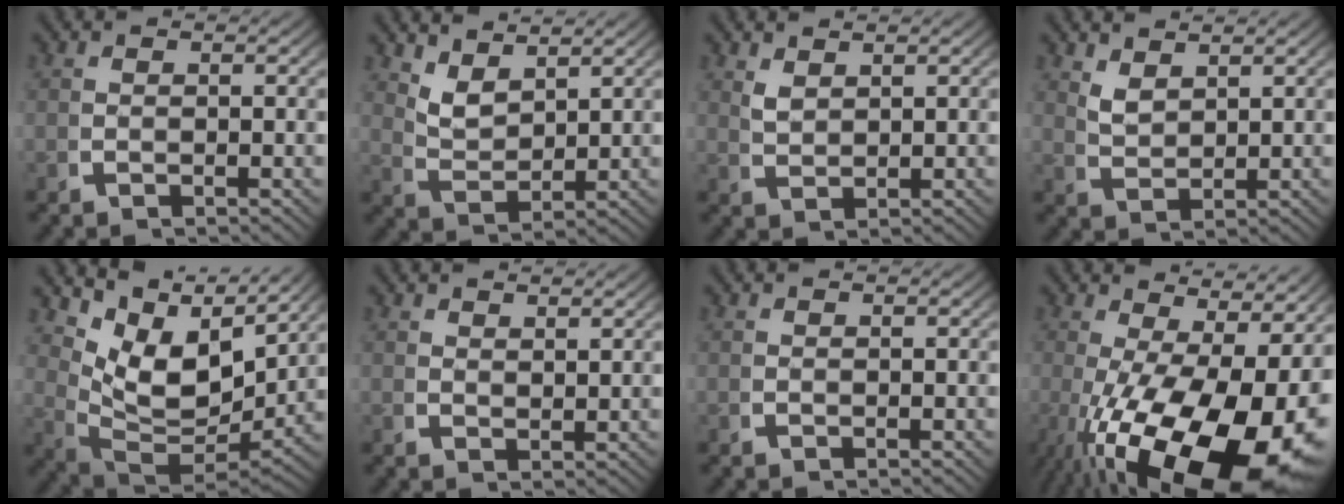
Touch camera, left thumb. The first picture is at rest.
{"total": 3.6, "force": [3.2, 1.2, 1.3], "torque": [-0.028, -0.013, 0.071]}
{"total": 2.0, "force": [2.0, 0.2, 0.3], "torque": [-0.003, -0.003, 0.046]}
{"total": 2.7, "force": [2.7, 0.3, 0.4], "torque": [-0.004, -0.005, 0.062]}
{"total": 10.8, "force": [3.6, 6.4, 7.9], "torque": [-0.165, -0.046, 0.077]}
{"total": 1.6, "force": [1.6, 0.0, -0.2], "torque": [0.006, -0.005, 0.032]}
{"total": 0.0}
{"total": 18.5, "force": [-3.4, 11.0, 14.4], "torque": [-0.262, -0.094, 0.001]}